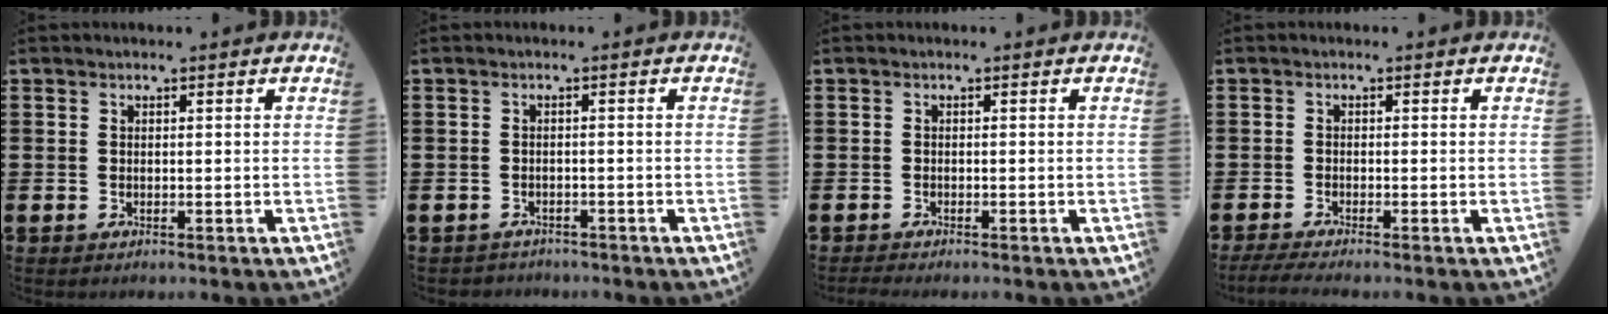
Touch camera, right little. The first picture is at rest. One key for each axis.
{"total": 0.9, "fx": -0.8, "fy": 0.3, "fz": -0.2, "tx": -0.001, "ty": 0.003, "tz": -0.019}
{"total": 0.0}
{"total": 0.9, "fx": -0.7, "fy": 0.0, "fz": 0.6, "tx": -0.010, "ty": 0.000, "tz": -0.013}